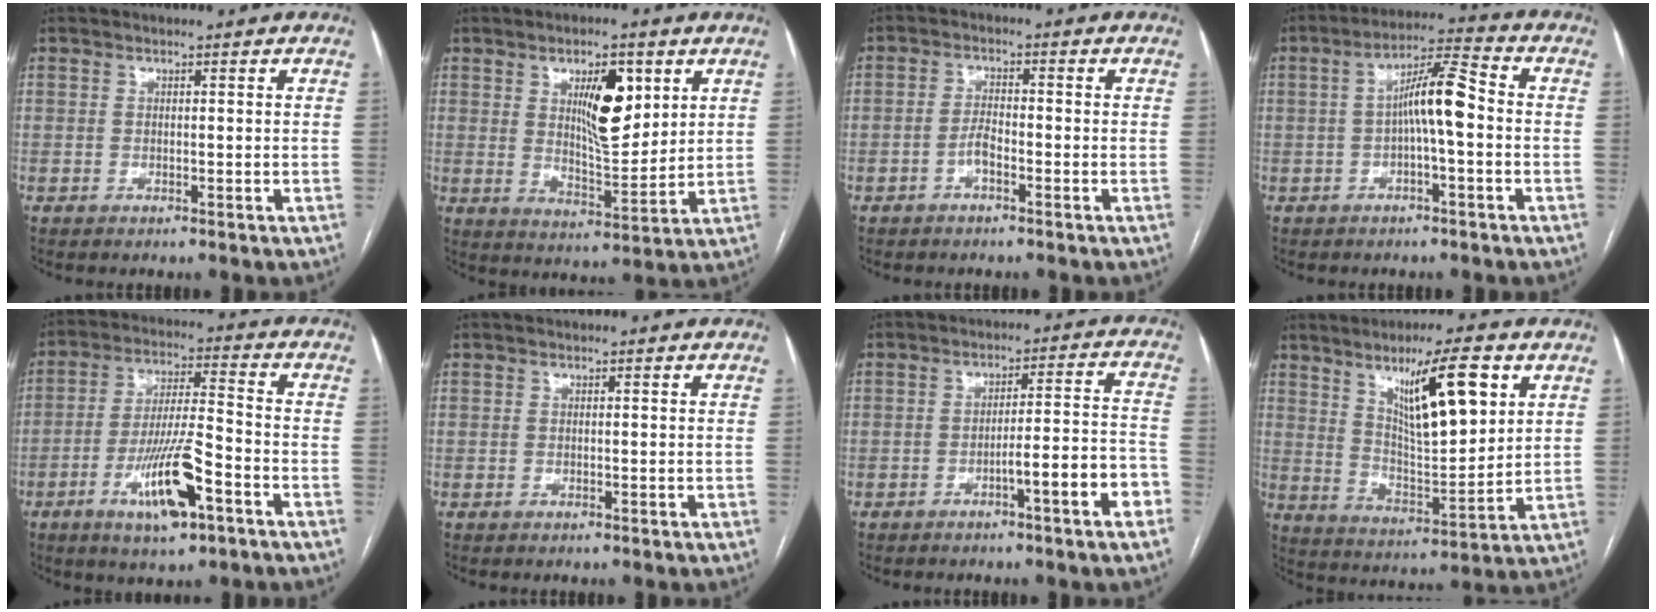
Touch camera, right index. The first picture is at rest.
{"total": 9.7, "force": [3.7, 3.2, 8.3], "torque": [-0.137, 0.001, 0.068]}
{"total": 2.6, "force": [-1.3, 0.8, 2.1], "torque": [-0.038, 0.006, -0.027]}
{"total": 7.8, "force": [-0.6, 1.0, 7.7], "torque": [-0.137, 0.026, -0.013]}
{"total": 12.2, "force": [-5.8, 2.1, 10.5], "torque": [-0.197, -0.007, -0.099]}
{"total": 0.0}
{"total": 8.5, "force": [-4.2, 0.2, 7.4], "torque": [-0.093, 0.024, -0.058]}
{"total": 13.7, "force": [6.5, 2.4, 11.8], "torque": [-0.200, -0.002, 0.115]}